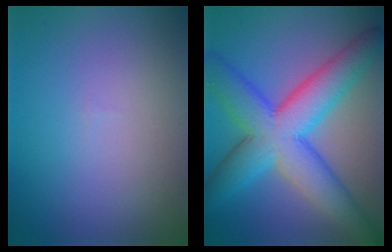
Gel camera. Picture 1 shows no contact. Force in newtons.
{"total": 9.5, "press": 9.5, "slide": 0.2}